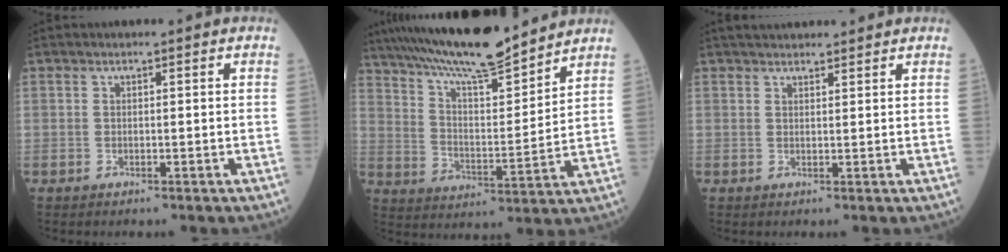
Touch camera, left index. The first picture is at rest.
{"total": 17.6, "force": [15.4, 1.5, 8.4], "torque": [-0.150, 0.007, 0.258]}
{"total": 6.4, "force": [5.9, 1.1, 2.3], "torque": [-0.030, 0.034, 0.086]}